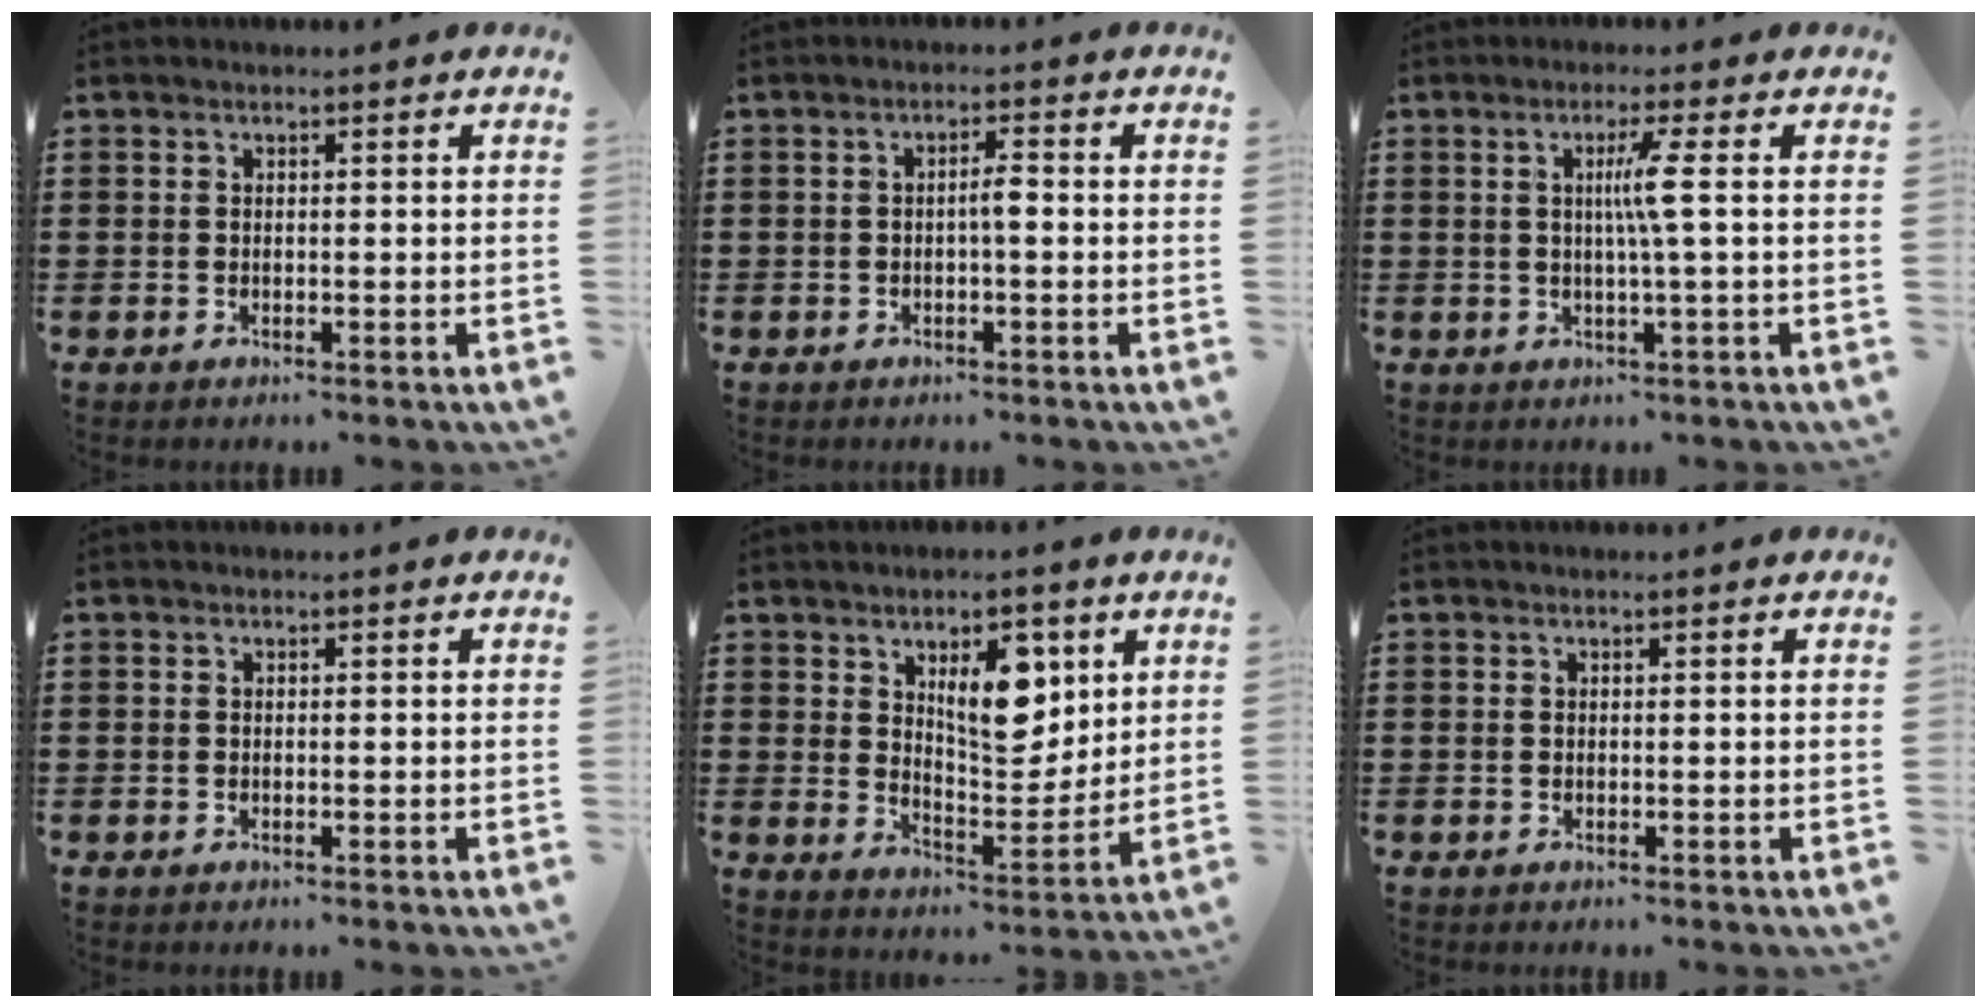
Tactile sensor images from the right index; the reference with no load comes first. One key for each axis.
{"total": 2.4, "fx": -0.3, "fy": 0.4, "fz": 2.3, "tx": -0.043, "ty": 0.003, "tz": -0.008}
{"total": 4.3, "fx": 0.4, "fy": -0.9, "fz": 4.2, "tx": -0.080, "ty": -0.008, "tz": 0.000}
{"total": 0.0}
{"total": 9.5, "fx": 4.4, "fy": 4.9, "fz": 6.9, "tx": -0.103, "ty": -0.009, "tz": 0.070}
{"total": 0.0}